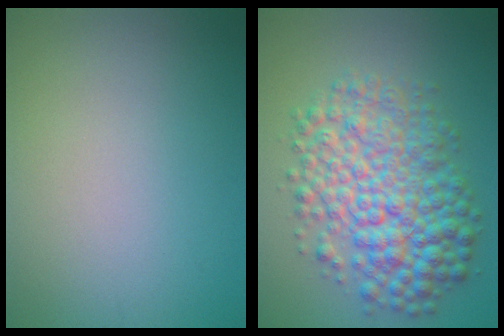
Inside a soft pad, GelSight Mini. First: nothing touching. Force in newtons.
{"total": 8.2, "press": 8.2, "slide": 0.1}